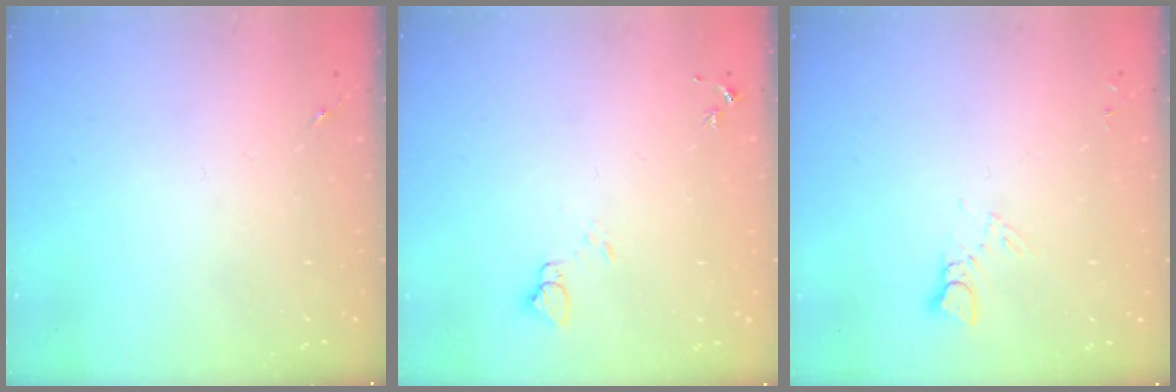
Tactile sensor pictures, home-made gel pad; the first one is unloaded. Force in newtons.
{"total": 3.9, "press": 3.9, "slide": 0.4}
{"total": 4.1, "press": 4.1, "slide": 0.4}